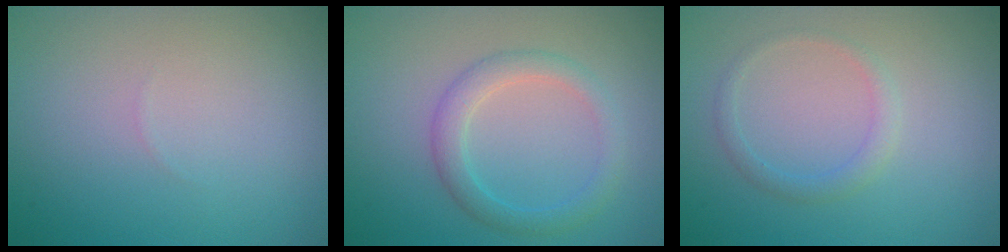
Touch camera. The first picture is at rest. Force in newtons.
{"total": 2.7, "press": 2.7, "slide": 0.1}
{"total": 1.4, "press": 1.4, "slide": 0.1}